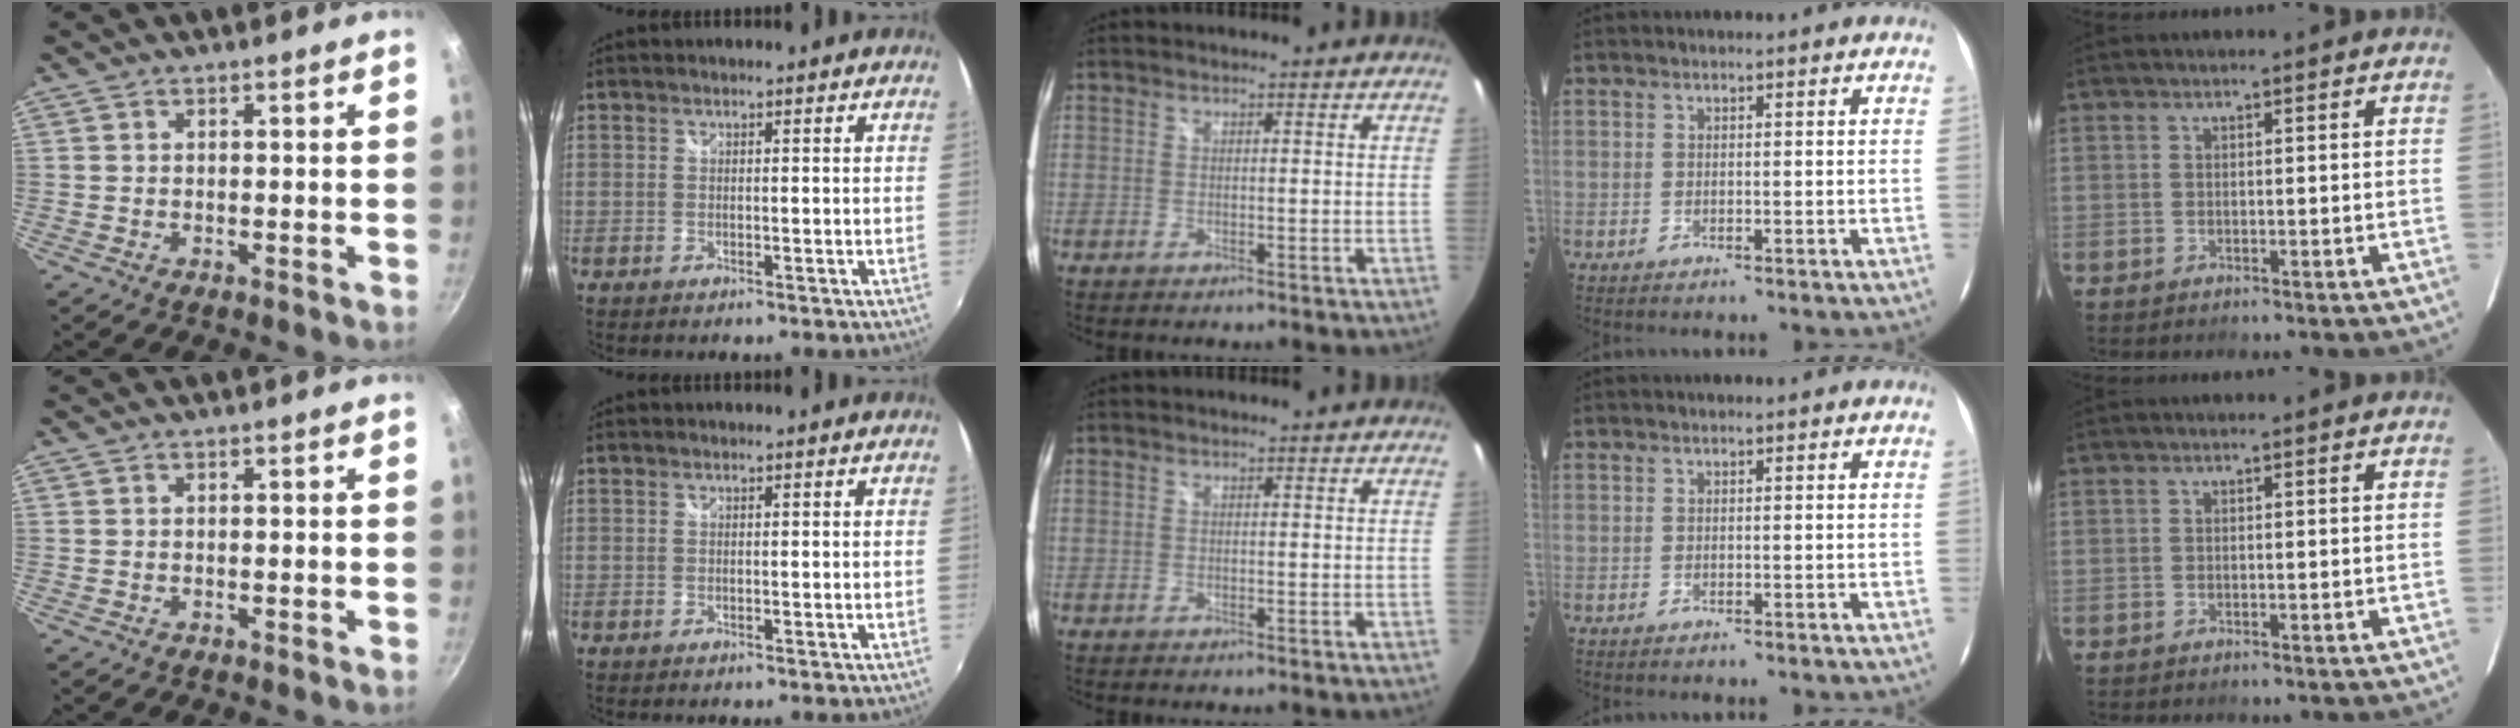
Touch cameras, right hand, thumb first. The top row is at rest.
{}